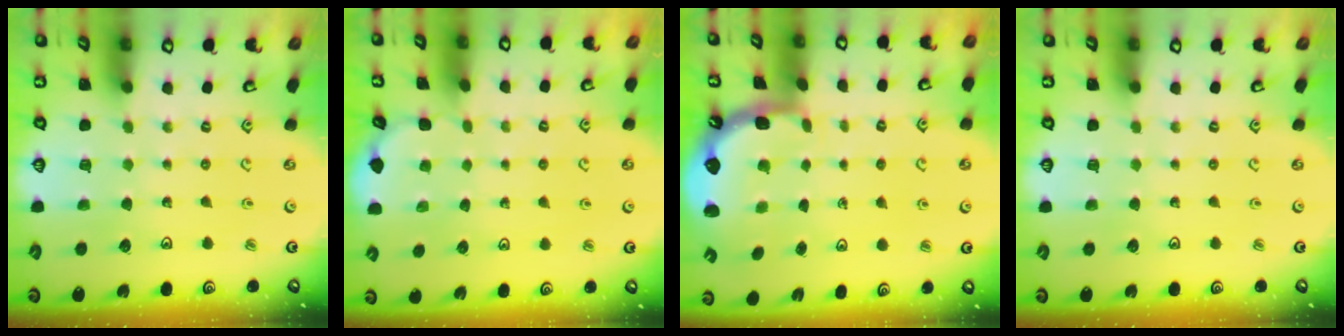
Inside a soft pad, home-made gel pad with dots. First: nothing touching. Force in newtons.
{"total": 1.3, "press": 1.3, "slide": 0.1}
{"total": 2.5, "press": 1.6, "slide": 1.9}
{"total": 0.0}